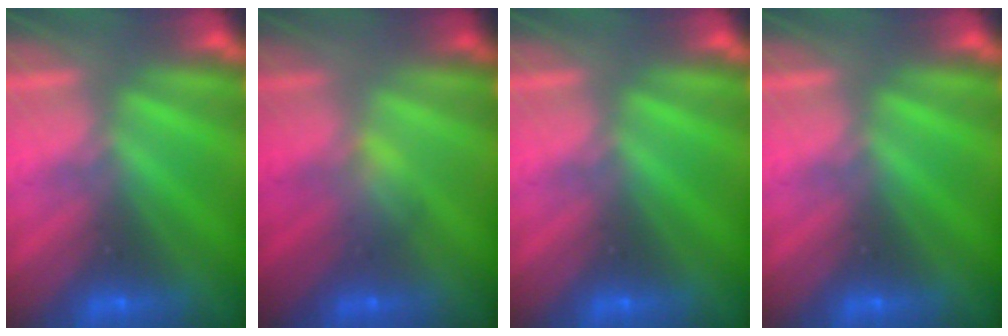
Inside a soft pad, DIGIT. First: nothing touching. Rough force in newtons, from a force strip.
{"total": 2.8}
{"total": 0.0}
{"total": 0.0}